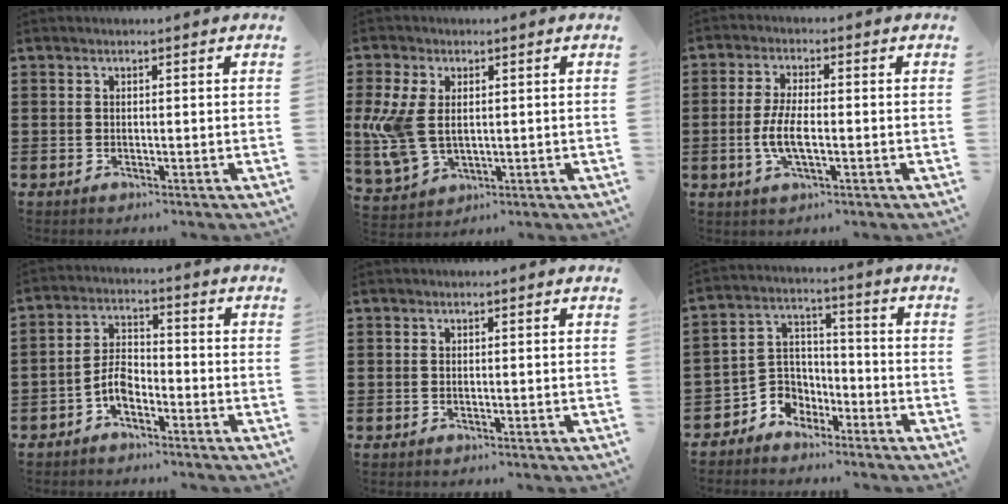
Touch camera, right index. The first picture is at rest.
{"total": 8.0, "force": [0.6, 5.1, 6.1], "torque": [-0.160, 0.000, 0.008]}
{"total": 5.4, "force": [-1.2, 1.7, 4.9], "torque": [-0.113, -0.005, -0.029]}
{"total": 4.5, "force": [-2.4, 2.4, 3.0], "torque": [-0.076, 0.003, -0.052]}
{"total": 0.0}
{"total": 4.7, "force": [-2.9, 3.7, -0.5], "torque": [-0.017, 0.001, -0.063]}